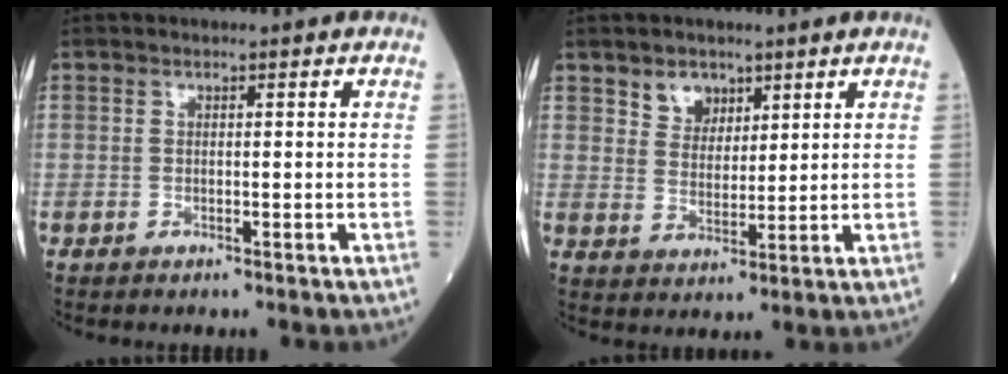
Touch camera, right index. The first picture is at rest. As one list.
[{"total": 4.5, "force": [2.9, 3.0, 1.6], "torque": [-0.028, 0.003, 0.057]}]